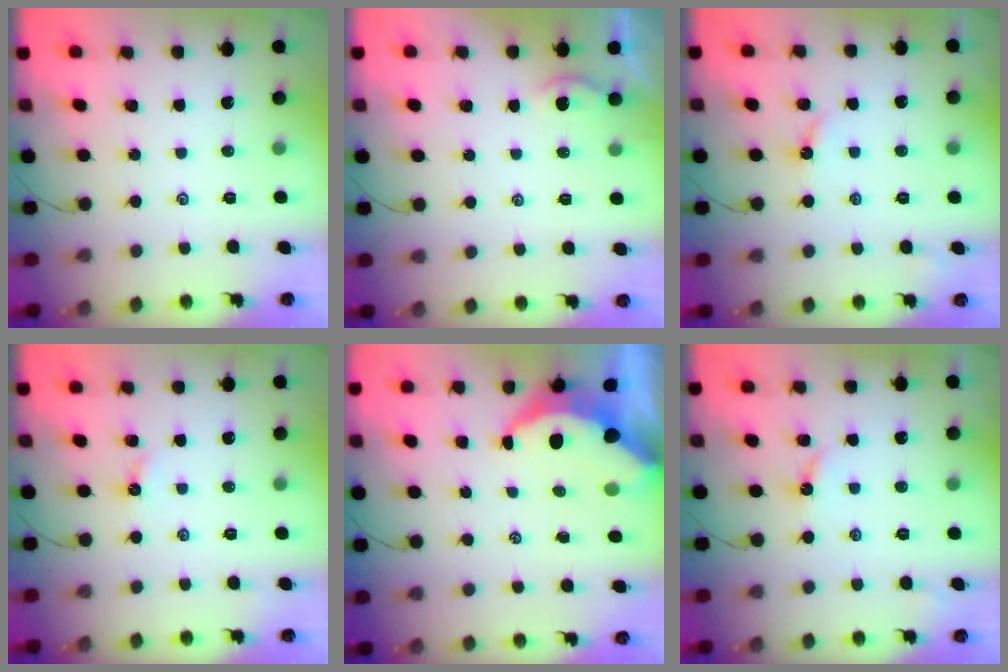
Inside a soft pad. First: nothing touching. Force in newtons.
{"total": 1.2, "press": 1.2, "slide": 0.2}
{"total": 2.9, "press": 2.9, "slide": 0.2}
{"total": 2.4, "press": 2.4, "slide": 0.3}
{"total": 6.8, "press": 6.8, "slide": 0.8}
{"total": 2.9, "press": 2.9, "slide": 0.2}